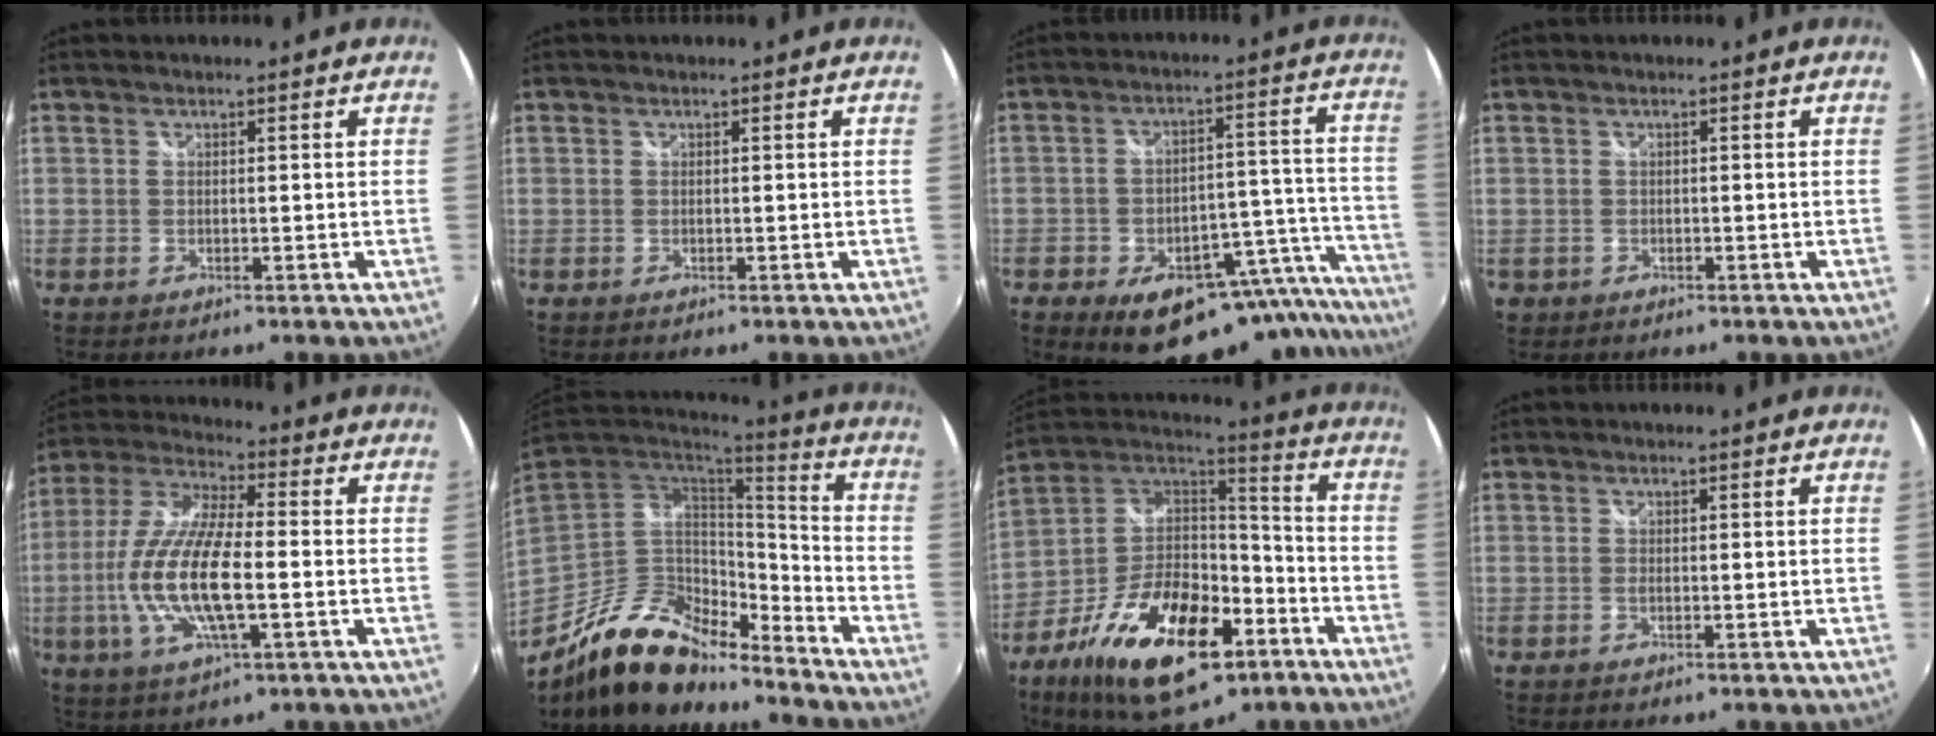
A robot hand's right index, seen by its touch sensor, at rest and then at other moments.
{"total": 0.0}
{"total": 22.3, "force": [-16.9, 9.4, 11.1], "torque": [-0.123, 0.024, -0.212]}
{"total": 1.9, "force": [-0.6, 1.8, 0.2], "torque": [-0.009, -0.001, -0.006]}
{"total": 16.4, "force": [-2.9, 5.0, 15.3], "torque": [-0.312, -0.007, -0.058]}
{"total": 18.6, "force": [-14.4, 7.3, 9.4], "torque": [-0.184, -0.006, -0.251]}
{"total": 26.4, "force": [-13.4, 12.9, 18.7], "torque": [-0.352, -0.006, -0.218]}
{"total": 0.0}